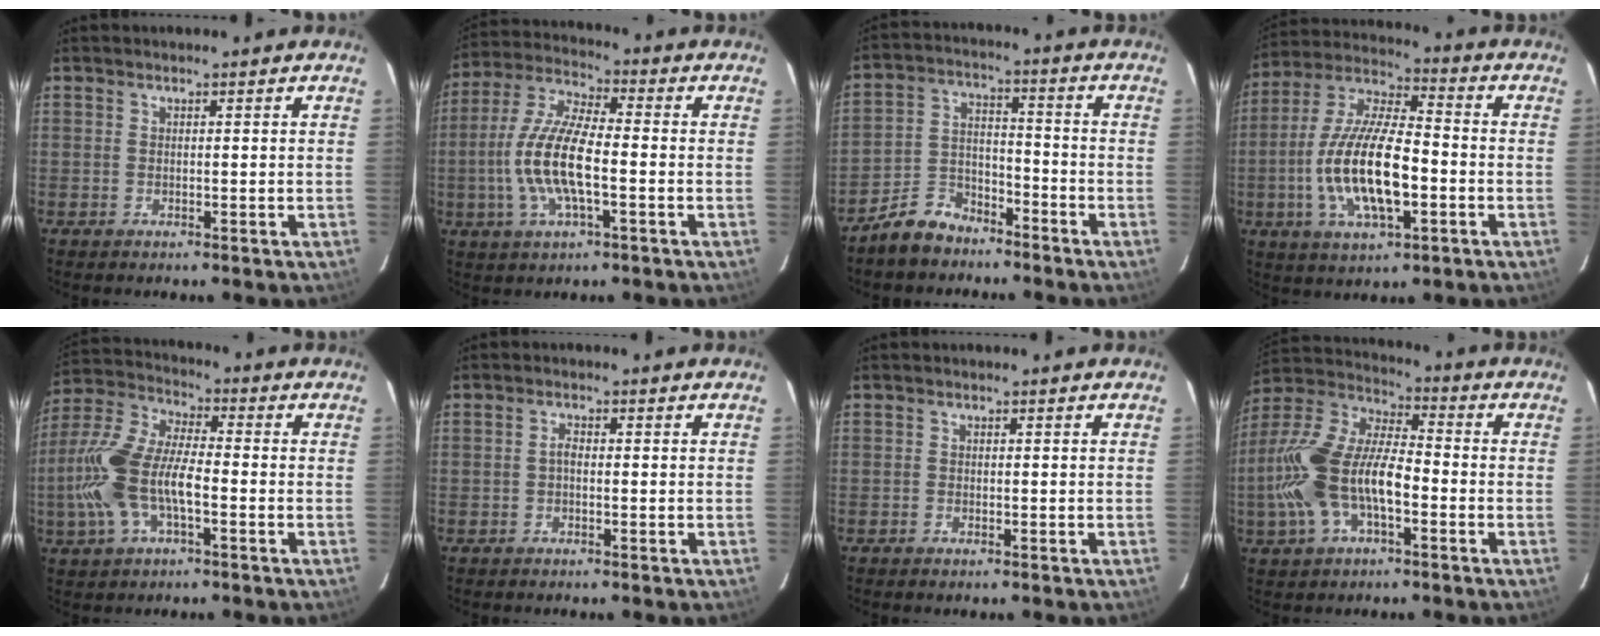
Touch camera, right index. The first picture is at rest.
{"total": 13.2, "force": [-2.6, 4.1, 12.3], "torque": [-0.257, 0.000, -0.055]}
{"total": 8.4, "force": [-6.5, 4.5, 2.8], "torque": [-0.072, 0.026, -0.113]}
{"total": 17.4, "force": [-4.0, 6.1, 15.8], "torque": [-0.320, -0.006, -0.074]}
{"total": 14.8, "force": [-3.6, 6.3, 12.9], "torque": [-0.282, 0.005, -0.072]}
{"total": 1.2, "force": [-0.4, 0.6, 0.9], "torque": [-0.017, 0.006, -0.008]}
{"total": 0.6, "force": [-0.5, 0.3, 0.2], "torque": [-0.006, -0.001, -0.011]}
{"total": 17.9, "force": [-4.6, 8.1, 15.2], "torque": [-0.325, 0.003, -0.090]}